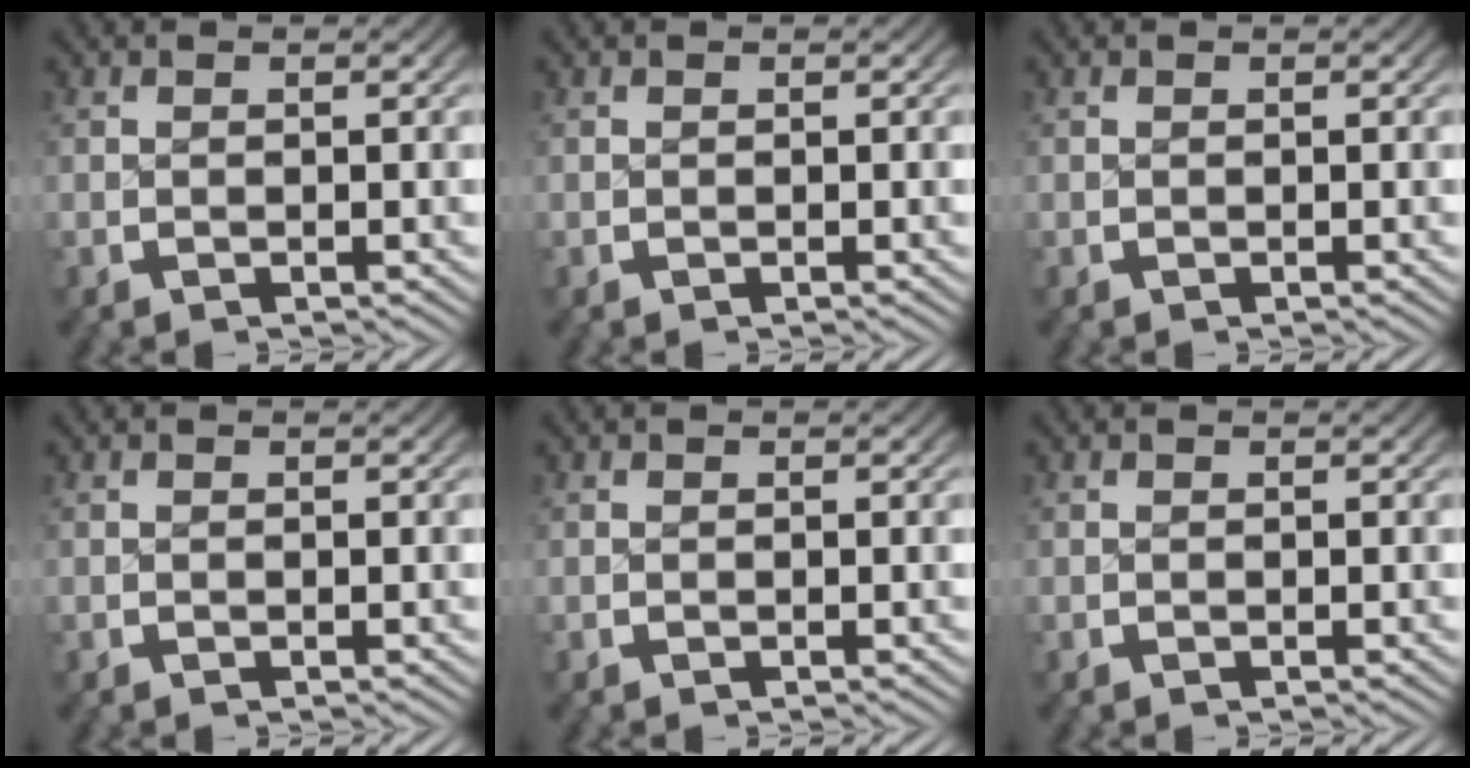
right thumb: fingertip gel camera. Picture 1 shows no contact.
{"total": 0.0}
{"total": 0.0}
{"total": 0.0}
{"total": 0.0}
{"total": 0.0}